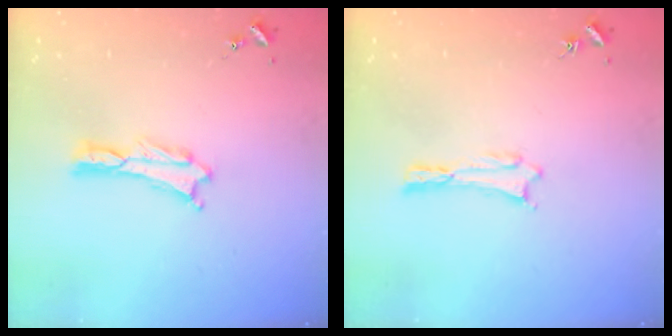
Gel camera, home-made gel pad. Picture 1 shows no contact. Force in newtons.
{"total": 0.0}